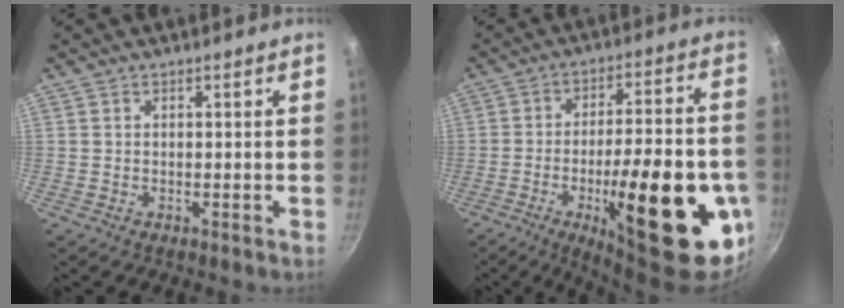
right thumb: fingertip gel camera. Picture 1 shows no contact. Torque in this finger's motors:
{"motor_torque": [1.39, 3.30, 1.20, -0.03, 0.28]}